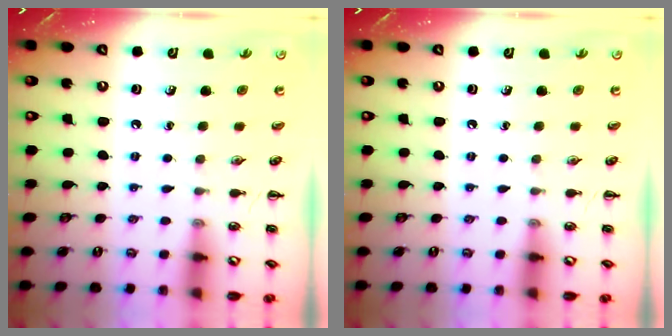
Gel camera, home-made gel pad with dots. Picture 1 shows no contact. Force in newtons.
{"total": 0.0}